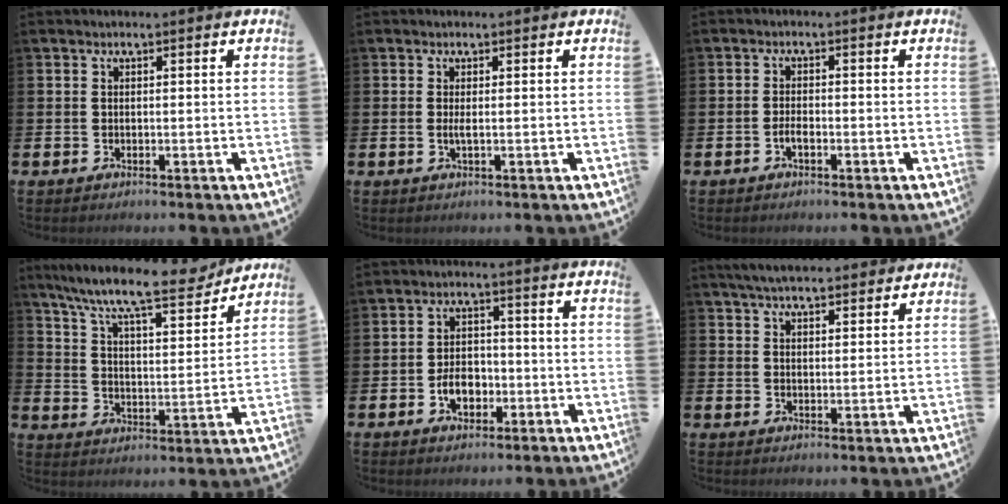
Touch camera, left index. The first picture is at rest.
{"total": 0.9, "force": [-0.1, 0.1, 0.9], "torque": [-0.024, 0.002, -0.001]}
{"total": 1.6, "force": [-0.8, 0.6, 1.2], "torque": [-0.032, 0.004, -0.014]}
{"total": 10.9, "force": [9.5, 1.6, 4.9], "torque": [-0.116, -0.067, 0.156]}
{"total": 4.3, "force": [-1.5, 2.9, 2.7], "torque": [-0.035, 0.000, -0.034]}
{"total": 5.0, "force": [4.9, 0.7, 1.1], "torque": [-0.034, -0.019, 0.089]}